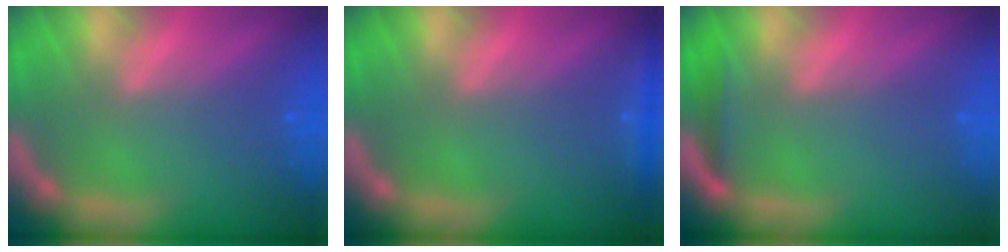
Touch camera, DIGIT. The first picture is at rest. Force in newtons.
{"total": 1.4}
{"total": 1.4}